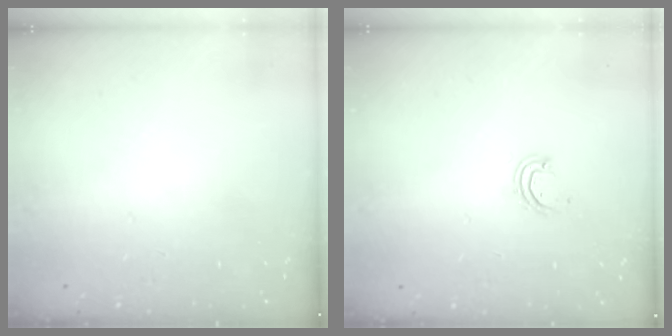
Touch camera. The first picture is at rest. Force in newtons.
{"total": 3.7, "press": 3.7, "slide": 0.2}